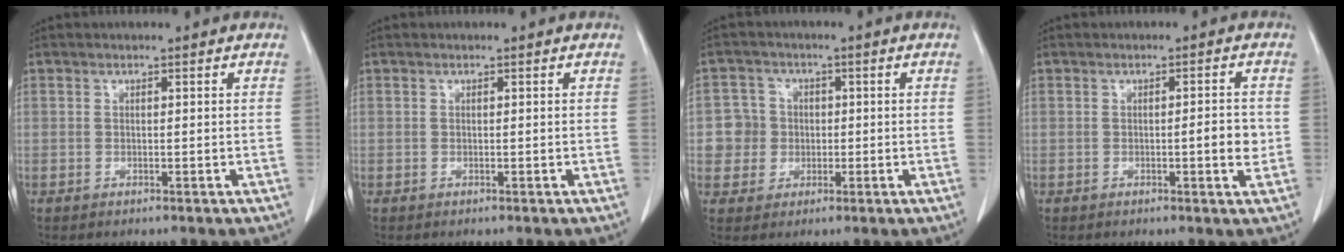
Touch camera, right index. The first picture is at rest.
{"total": 0.0}
{"total": 5.0, "force": [-0.2, 5.0, 0.4], "torque": [-0.002, 0.016, 0.000]}
{"total": 3.2, "force": [-0.4, 0.6, 3.1], "torque": [-0.044, 0.000, -0.006]}